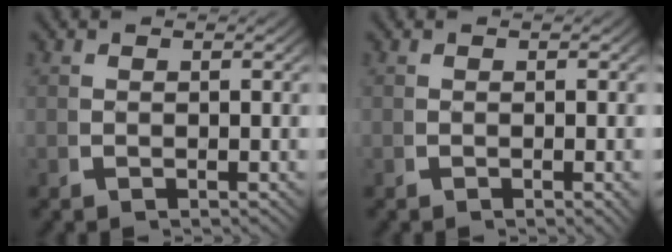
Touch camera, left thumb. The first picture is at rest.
{"total": 0.7, "force": [-0.1, 0.0, 0.7], "torque": [-0.011, 0.000, -0.003]}